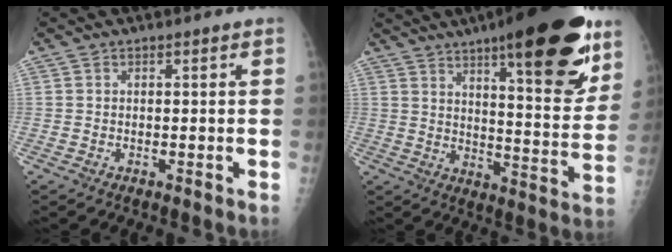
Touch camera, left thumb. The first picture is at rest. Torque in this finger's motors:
{"motor_torque": [2.13, 0.86, 1.65, -1.12, 0.18]}